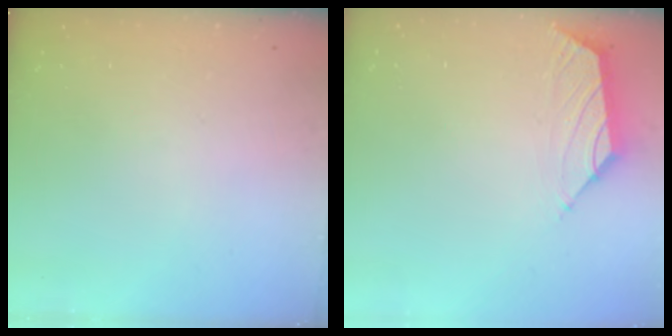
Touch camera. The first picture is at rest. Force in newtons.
{"total": 1.6, "press": 1.5, "slide": 0.6}